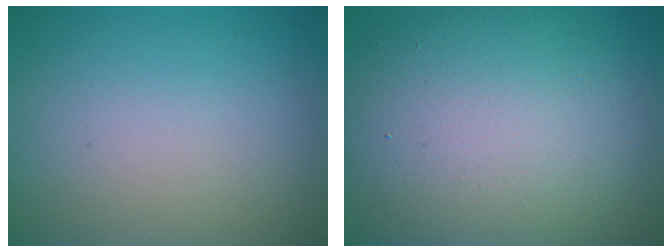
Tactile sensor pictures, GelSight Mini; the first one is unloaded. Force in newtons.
{"total": 14.6, "press": 14.5, "slide": 0.9}